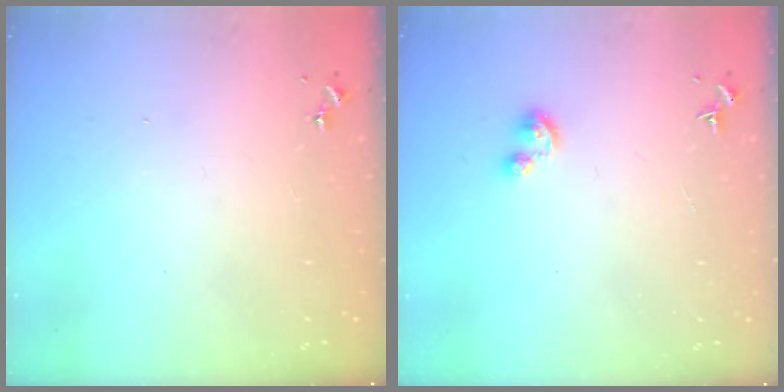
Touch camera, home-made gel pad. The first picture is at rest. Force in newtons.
{"total": 3.9, "press": 3.8, "slide": 0.4}